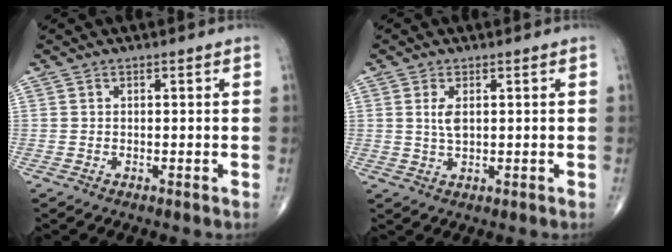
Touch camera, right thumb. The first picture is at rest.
{"total": 2.0, "force": [0.6, 0.9, 1.7], "torque": [-0.034, -0.003, 0.015]}